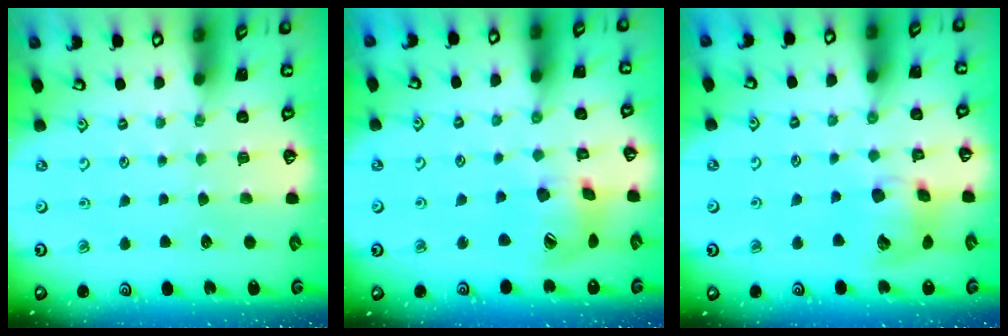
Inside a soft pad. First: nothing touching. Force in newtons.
{"total": 15.4, "press": 15.2, "slide": 2.2}
{"total": 13.3, "press": 13.1, "slide": 2.1}